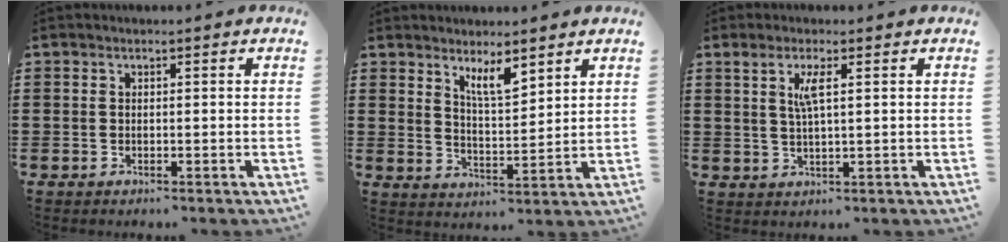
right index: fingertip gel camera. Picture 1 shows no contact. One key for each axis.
{"total": 5.2, "fx": 4.1, "fy": 1.3, "fz": 2.9, "tx": -0.058, "ty": -0.010, "tz": 0.072}
{"total": 3.4, "fx": 1.2, "fy": 0.3, "fz": 3.1, "tx": -0.065, "ty": 0.001, "tz": 0.019}